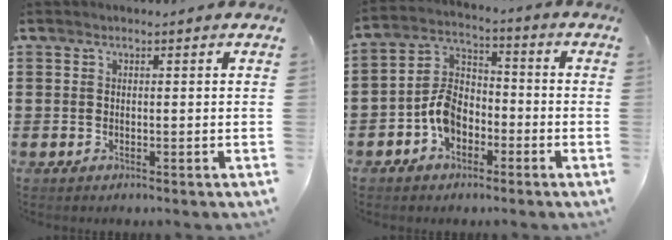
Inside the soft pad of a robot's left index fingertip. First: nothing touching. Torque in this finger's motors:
{"motor_torque": [0.96, 0.91, 0.34, 0.09]}